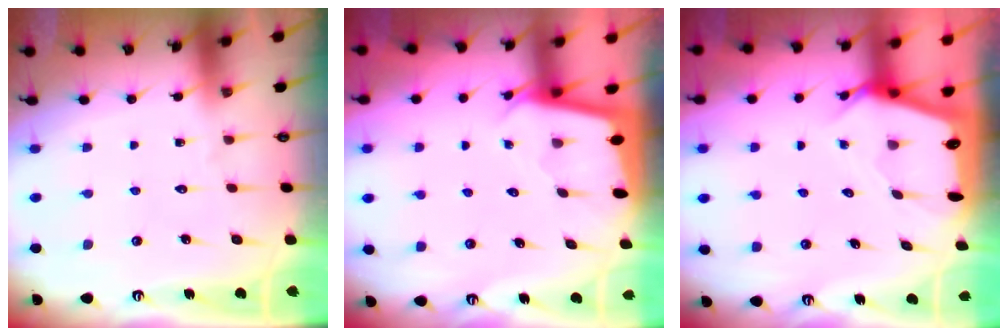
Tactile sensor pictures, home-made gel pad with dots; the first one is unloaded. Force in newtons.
{"total": 1.9, "press": 1.9, "slide": 0.1}
{"total": 2.9, "press": 2.9, "slide": 0.2}